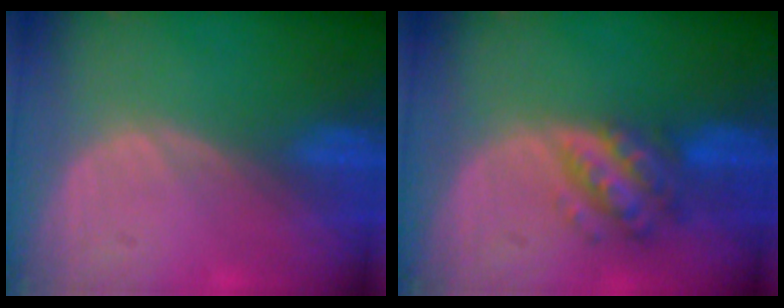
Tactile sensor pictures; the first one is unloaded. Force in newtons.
{"total": 6.3, "press": 5.6, "slide": 2.8}